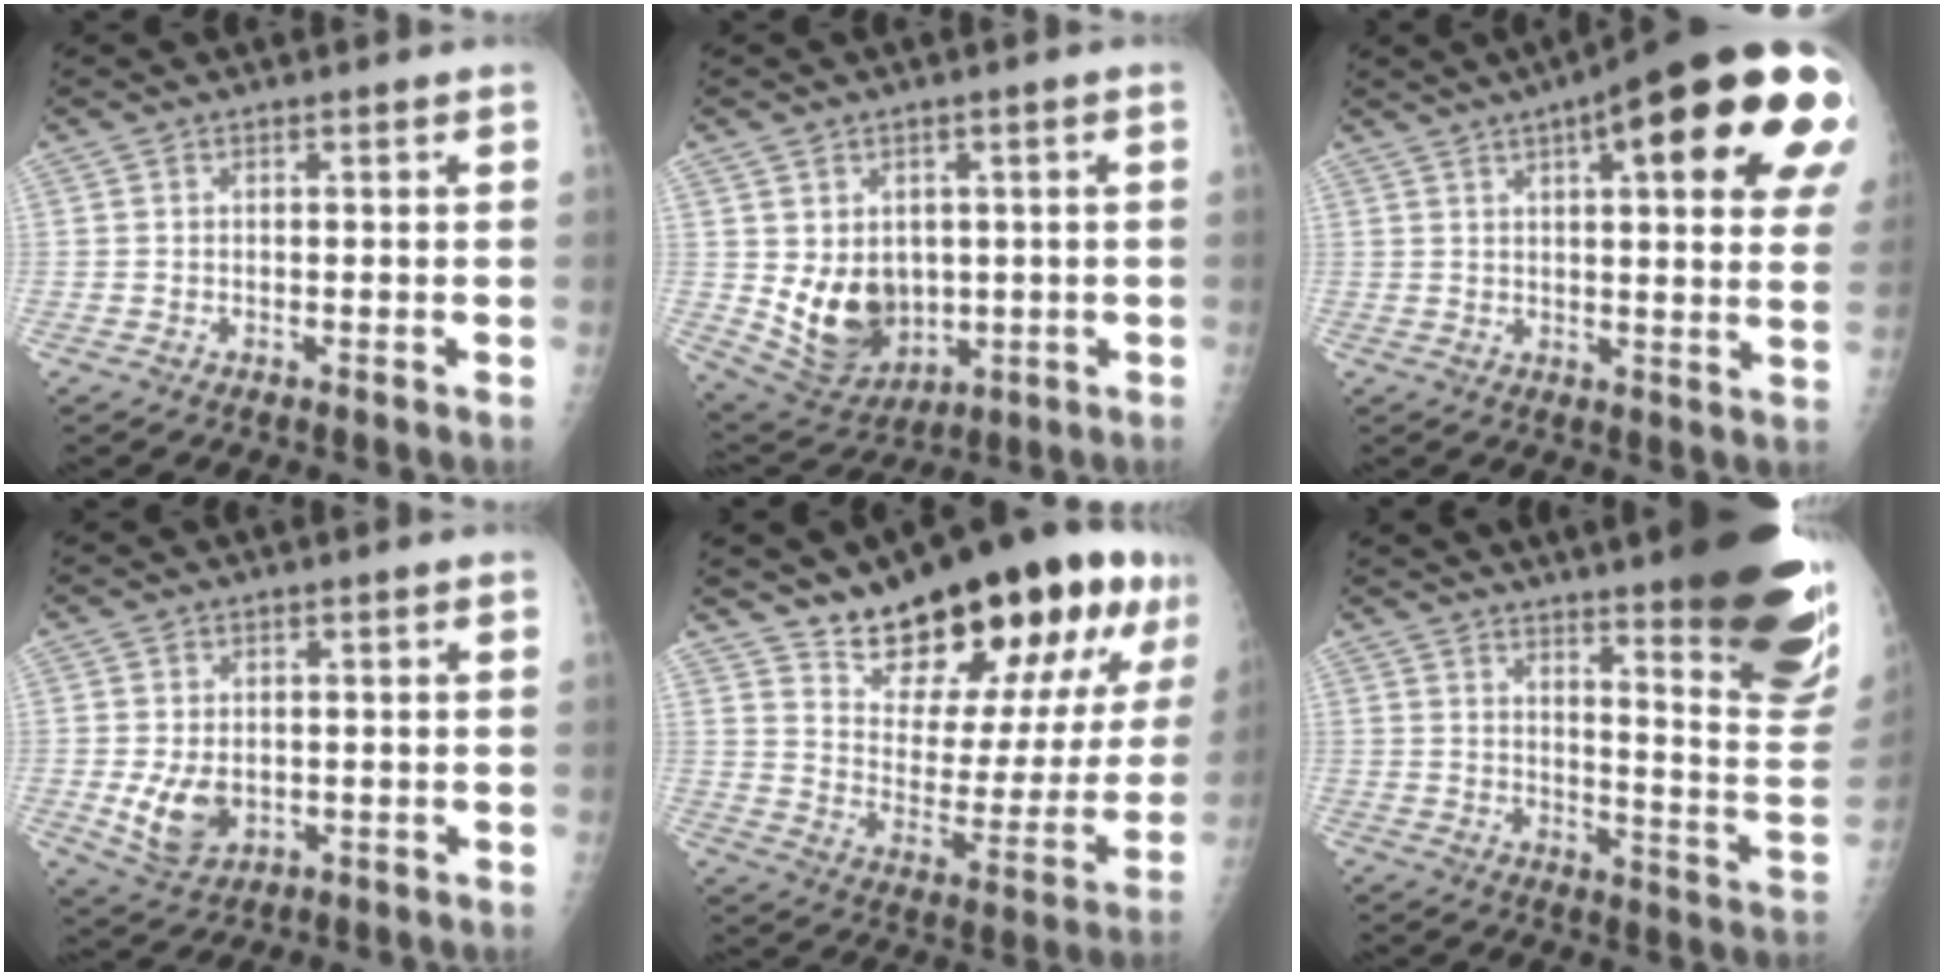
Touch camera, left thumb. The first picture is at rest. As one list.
[{"total": 11.6, "force": [-0.2, 9.2, 7.1], "torque": [-0.083, -0.015, 0.028]}, {"total": 26.4, "force": [10.7, 6.8, 23.2], "torque": [-0.247, 0.005, 0.142]}, {"total": 6.8, "force": [-1.0, 4.7, 4.7], "torque": [-0.075, -0.006, -0.004]}, {"total": 26.1, "force": [16.4, 10.1, 17.6], "torque": [-0.220, -0.073, 0.254]}, {"total": 26.8, "force": [17.7, 4.5, 19.7], "torque": [-0.204, -0.108, 0.231]}]